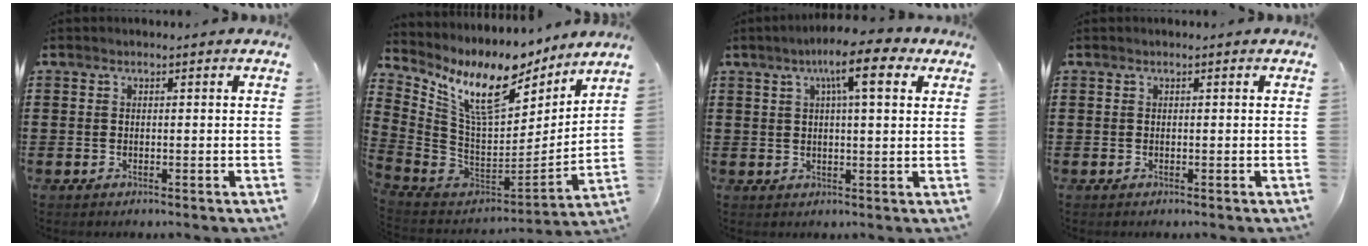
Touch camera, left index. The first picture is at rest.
{"total": 12.0, "force": [7.3, 4.1, 8.6], "torque": [-0.195, -0.046, 0.125]}
{"total": 8.6, "force": [4.5, 1.6, 7.1], "torque": [-0.118, -0.004, 0.067]}
{"total": 0.0}